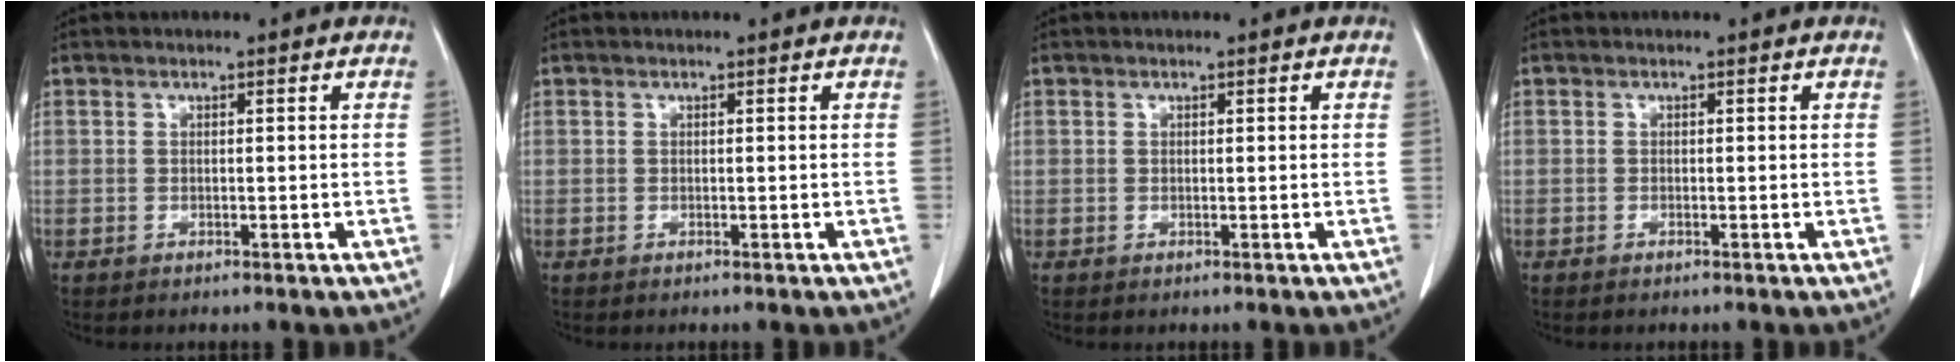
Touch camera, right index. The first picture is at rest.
{"total": 0.0}
{"total": 0.0}
{"total": 0.0}